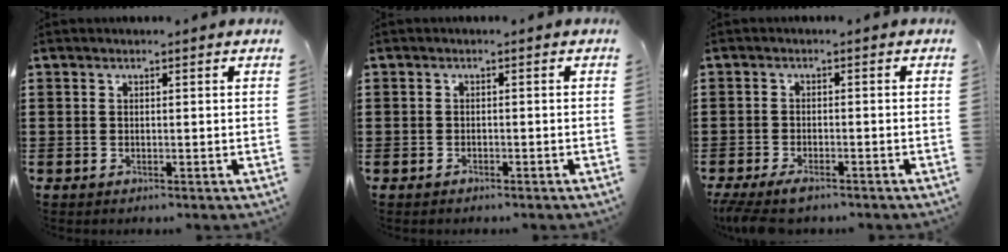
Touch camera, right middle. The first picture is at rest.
{"total": 0.9, "force": [-0.7, 0.5, 0.0], "torque": [0.001, 0.003, -0.016]}
{"total": 2.6, "force": [-2.1, 0.5, 1.4], "torque": [-0.038, -0.005, -0.046]}